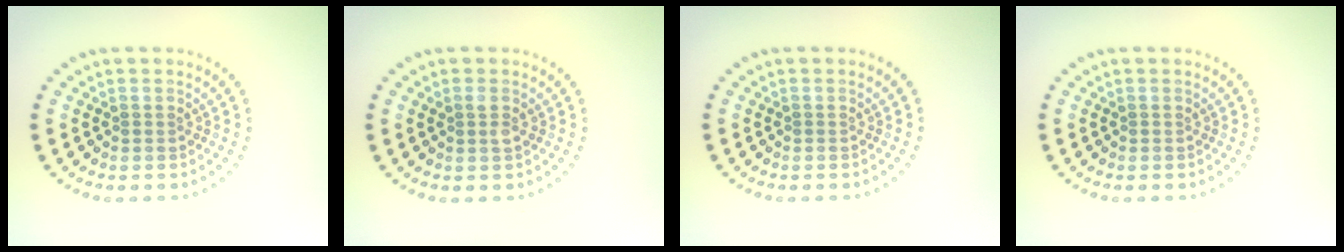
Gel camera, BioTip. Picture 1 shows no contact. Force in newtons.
{"total": 1.0, "press": 0.9, "slide": 0.4}
{"total": 0.0}
{"total": 0.0}